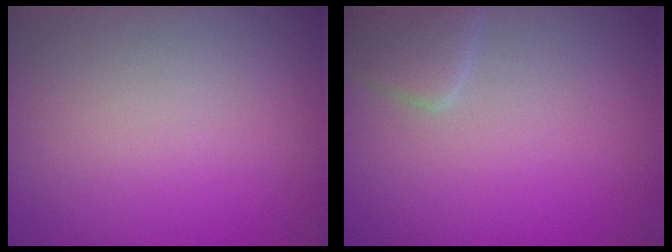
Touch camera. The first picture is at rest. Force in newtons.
{"total": 2.3, "press": 2.3, "slide": 0.2}